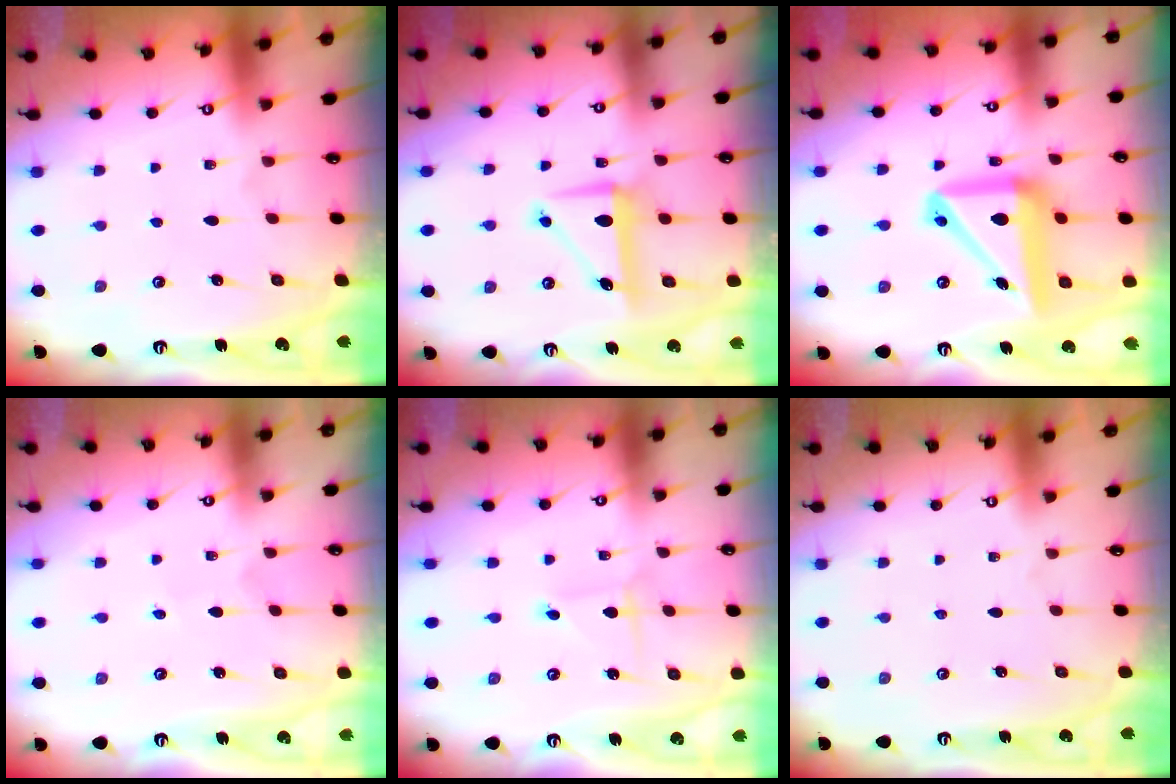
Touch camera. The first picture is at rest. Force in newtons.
{"total": 8.0, "press": 7.9, "slide": 1.0}
{"total": 15.4, "press": 15.3, "slide": 2.3}
{"total": 2.6, "press": 2.6, "slide": 0.3}
{"total": 1.4, "press": 1.4, "slide": 0.1}
{"total": 0.0}